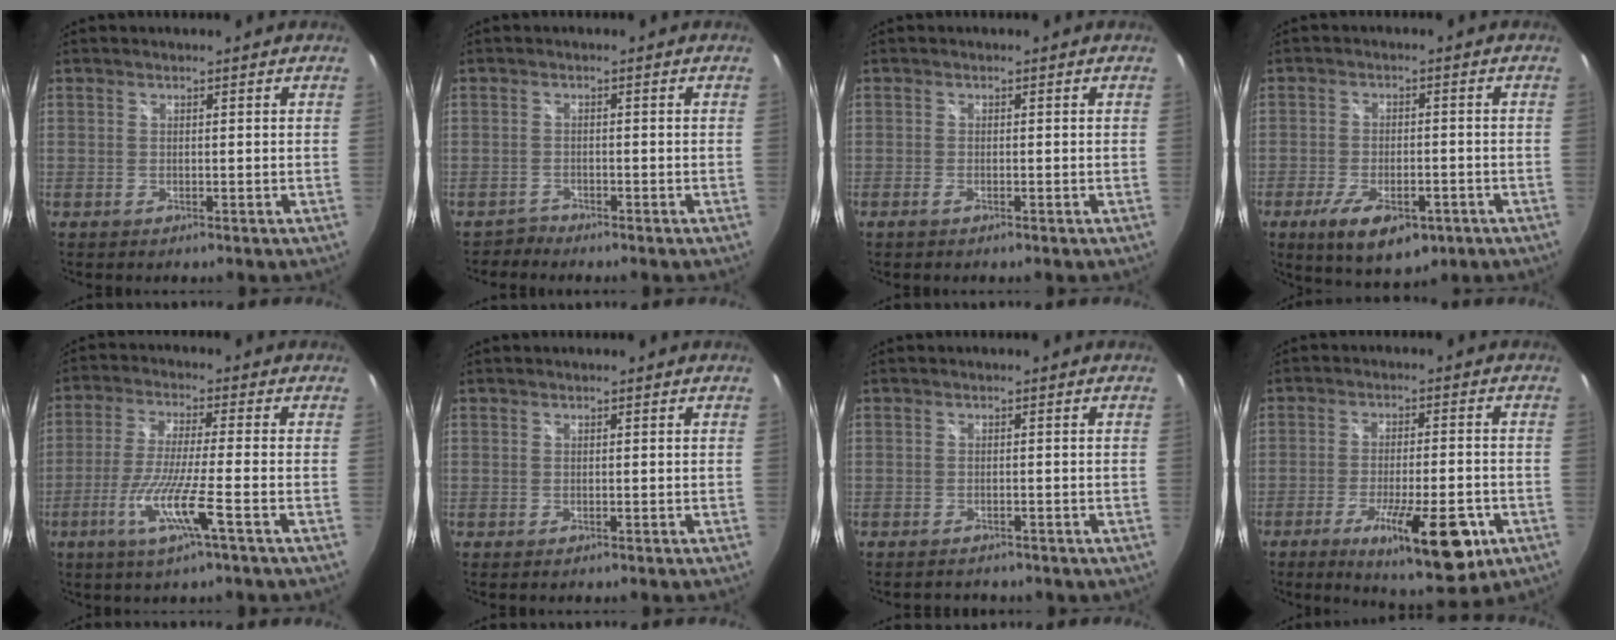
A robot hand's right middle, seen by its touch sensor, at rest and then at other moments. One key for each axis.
{"total": 1.1, "fx": -0.9, "fy": 0.2, "fz": -0.5, "tx": 0.012, "ty": 0.004, "tz": -0.018}
{"total": 0.9, "fx": -0.6, "fy": 0.1, "fz": 0.6, "tx": -0.014, "ty": -0.002, "tz": -0.013}
{"total": 10.9, "fx": -5.9, "fy": 4.7, "fz": 7.9, "tx": -0.157, "ty": -0.023, "tz": -0.085}
{"total": 9.7, "fx": -4.1, "fy": -0.5, "fz": 8.8, "tx": -0.181, "ty": -0.013, "tz": -0.076}
{"total": 0.0}
{"total": 3.5, "fx": -2.7, "fy": 1.7, "fz": 1.4, "tx": -0.021, "ty": -0.006, "tz": -0.029}
{"total": 14.9, "fx": -7.1, "fy": 3.8, "fz": 12.6, "tx": -0.211, "ty": -0.033, "tz": -0.098}